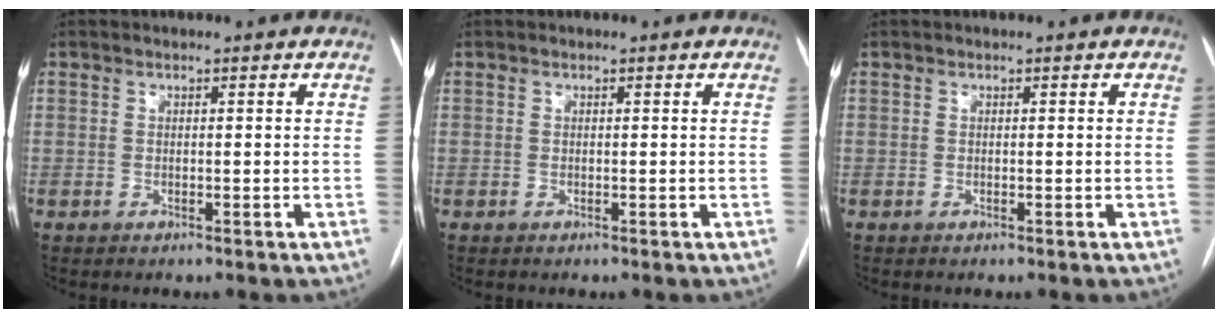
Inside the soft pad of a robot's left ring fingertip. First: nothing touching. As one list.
[{"total": 0.0}, {"total": 0.0}]